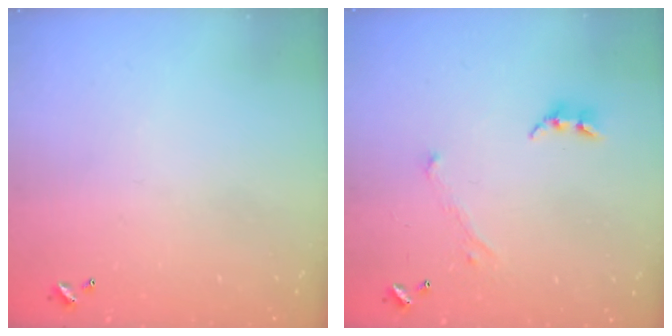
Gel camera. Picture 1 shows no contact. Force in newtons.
{"total": 1.7, "press": 1.6, "slide": 0.5}